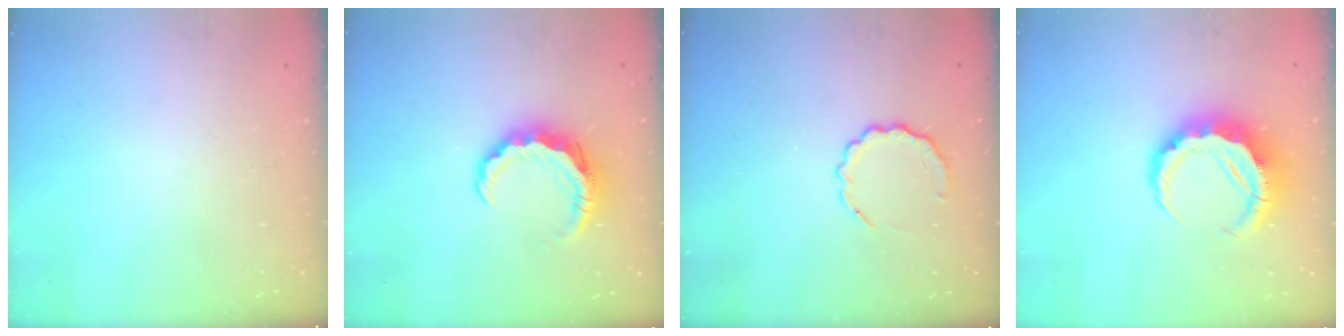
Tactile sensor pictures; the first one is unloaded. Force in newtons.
{"total": 7.9, "press": 7.8, "slide": 1.1}
{"total": 6.7, "press": 6.5, "slide": 1.6}
{"total": 9.5, "press": 9.3, "slide": 1.7}